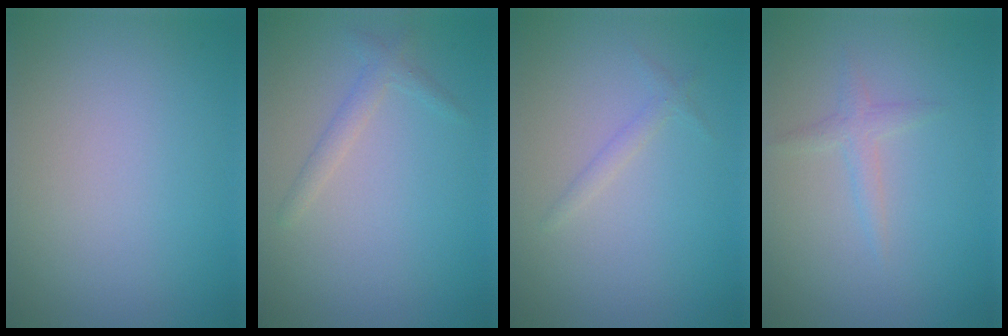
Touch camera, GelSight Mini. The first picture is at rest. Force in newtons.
{"total": 1.5, "press": 1.4, "slide": 0.1}
{"total": 0.9, "press": 0.9, "slide": 0.1}
{"total": 1.3, "press": 1.3, "slide": 0.1}